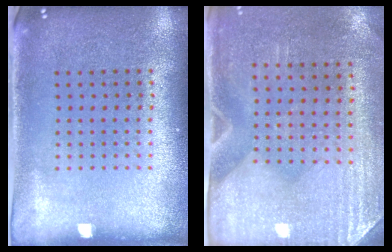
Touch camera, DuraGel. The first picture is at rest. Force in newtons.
{"total": 2.9, "press": 2.5, "slide": 1.4}